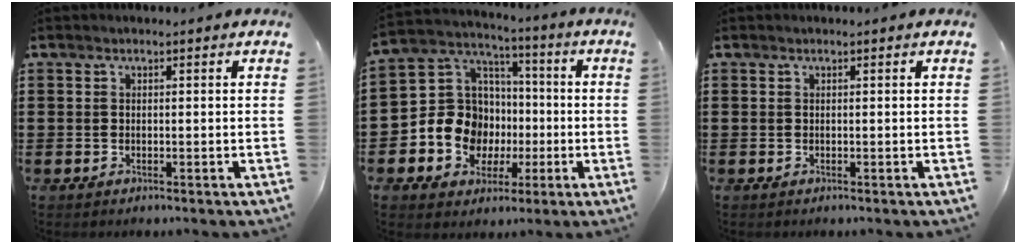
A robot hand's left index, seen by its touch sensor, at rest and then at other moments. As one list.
[{"total": 11.0, "force": [-2.2, 10.0, 3.9], "torque": [-0.120, 0.006, -0.039]}, {"total": 0.0}]